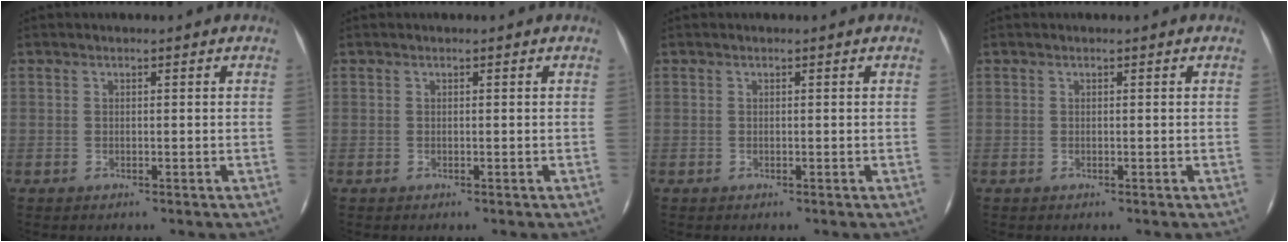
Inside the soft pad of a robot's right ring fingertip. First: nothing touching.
{"total": 0.0}
{"total": 0.0}
{"total": 0.0}